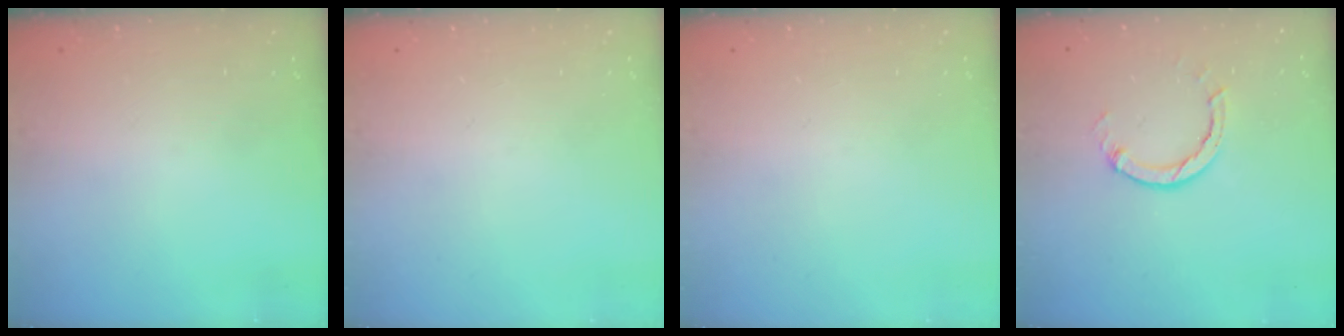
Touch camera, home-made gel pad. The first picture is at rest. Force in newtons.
{"total": 0.0}
{"total": 0.0}
{"total": 2.7, "press": 2.7, "slide": 0.3}